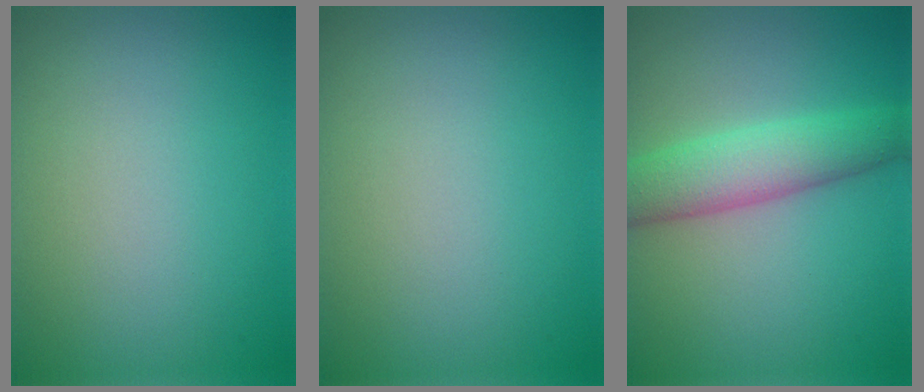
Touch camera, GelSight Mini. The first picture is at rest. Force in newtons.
{"total": 0.0}
{"total": 4.9, "press": 4.9, "slide": 0.2}